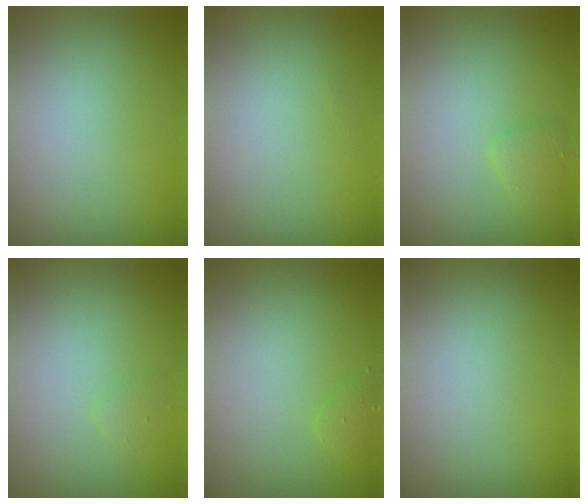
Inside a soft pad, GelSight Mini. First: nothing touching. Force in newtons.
{"total": 0.0}
{"total": 1.0, "press": 1.0, "slide": 0.1}
{"total": 0.5, "press": 0.5, "slide": 0.1}
{"total": 0.8, "press": 0.8, "slide": 0.0}
{"total": 0.0}